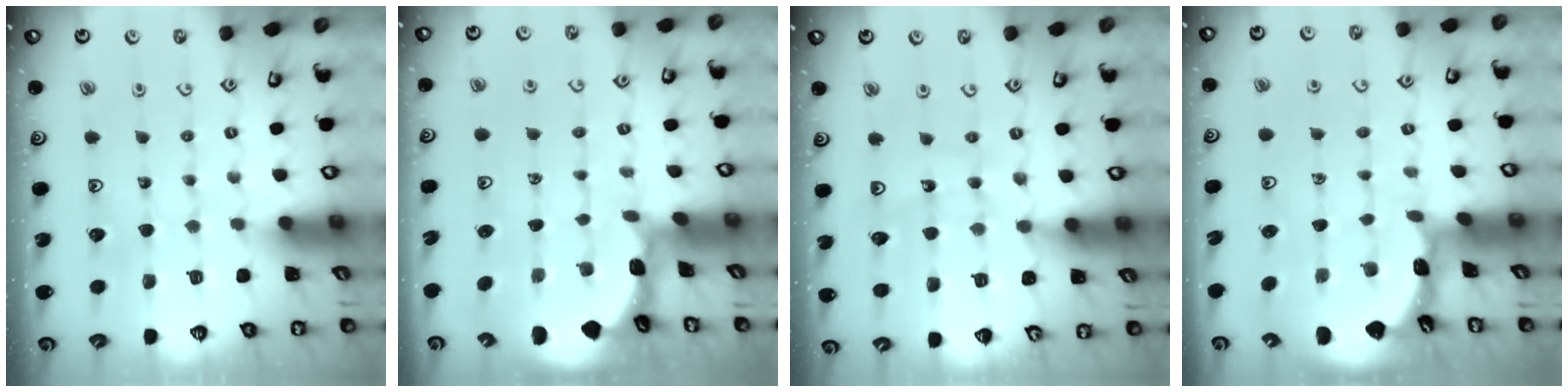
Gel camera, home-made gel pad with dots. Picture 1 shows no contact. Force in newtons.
{"total": 1.5, "press": 1.5, "slide": 0.2}
{"total": 11.6, "press": 11.5, "slide": 2.0}
{"total": 1.8, "press": 1.8, "slide": 0.2}